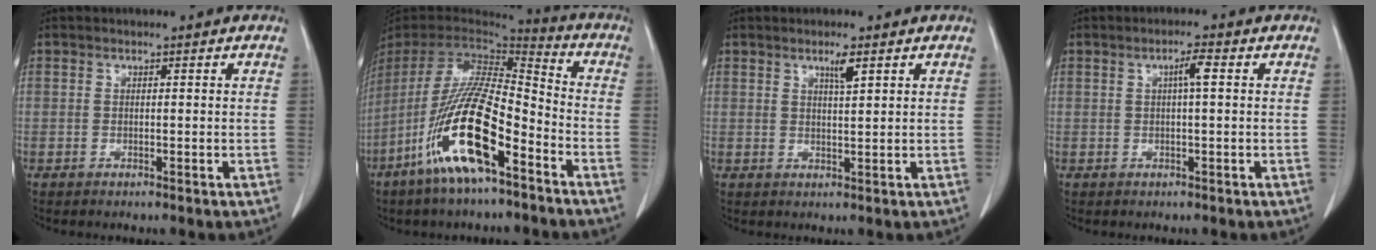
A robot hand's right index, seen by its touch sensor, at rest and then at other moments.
{"total": 18.7, "force": [-9.6, 3.5, 15.7], "torque": [-0.341, -0.032, -0.181]}
{"total": 2.4, "force": [1.4, 0.1, 1.9], "torque": [-0.037, -0.003, 0.025]}
{"total": 2.4, "force": [0.5, 0.2, 2.4], "torque": [-0.041, 0.004, 0.008]}